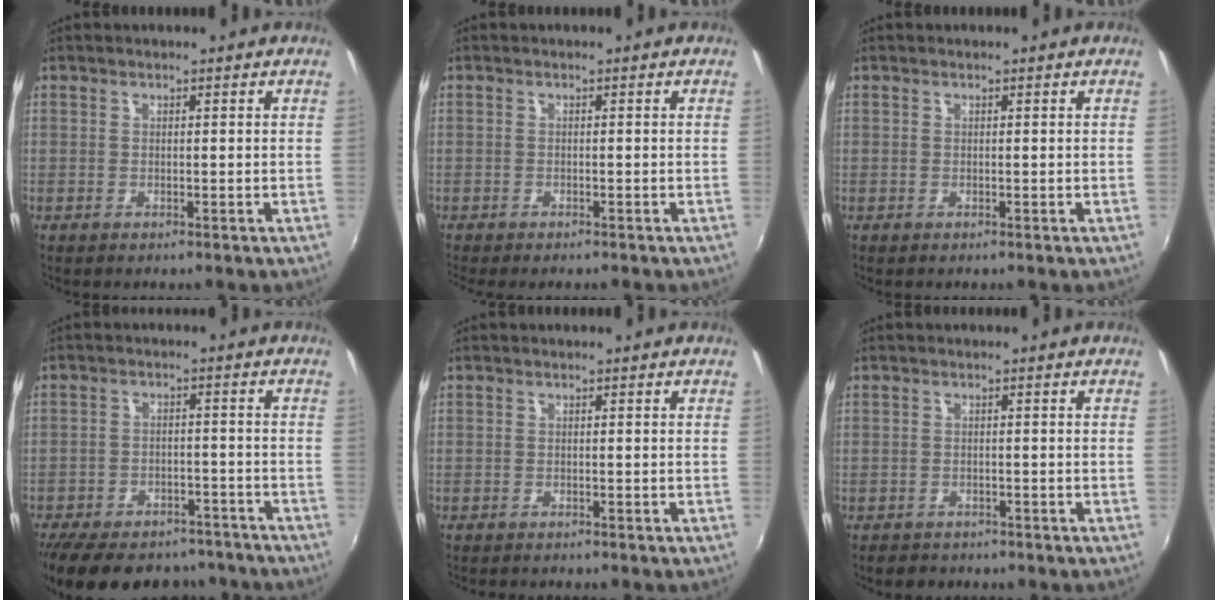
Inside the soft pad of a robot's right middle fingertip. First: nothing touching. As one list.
[{"total": 2.2, "force": [-1.9, 0.4, 1.0], "torque": [-0.025, -0.016, -0.033]}, {"total": 0.0}, {"total": 19.5, "force": [-15.9, 8.3, 7.7], "torque": [-0.174, 0.011, -0.213]}, {"total": 0.9, "force": [-0.9, 0.0, 0.1], "torque": [-0.004, -0.007, -0.016]}, {"total": 2.2, "force": [-1.7, 1.4, 0.2], "torque": [-0.011, -0.002, -0.027]}]